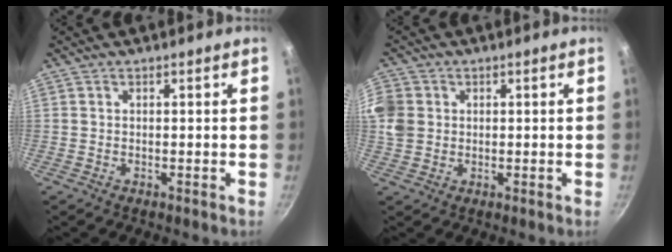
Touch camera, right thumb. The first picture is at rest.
{"total": 8.0, "force": [1.1, 7.0, 3.8], "torque": [-0.081, 0.003, 0.014]}